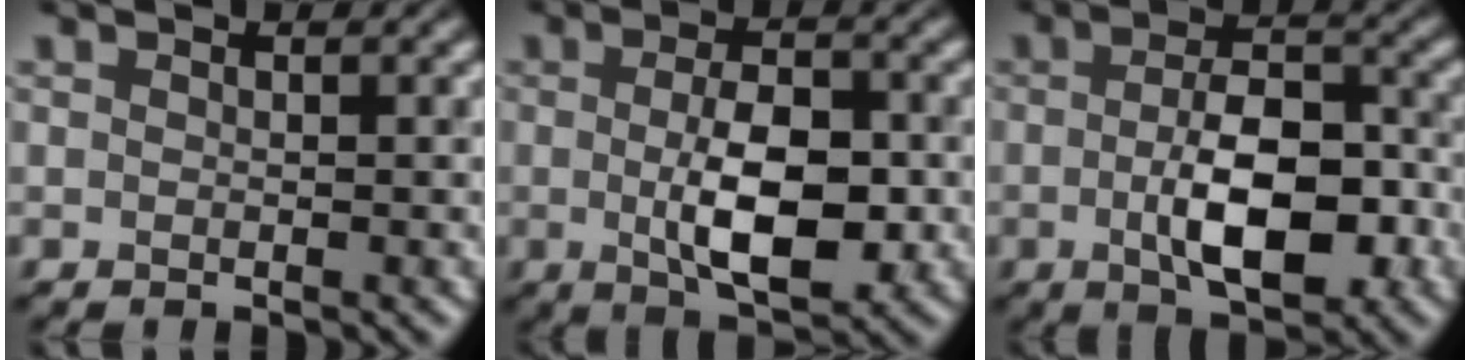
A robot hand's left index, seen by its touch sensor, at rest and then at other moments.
{"total": 6.6, "force": [-0.6, 3.0, 5.8], "torque": [-0.101, -0.007, -0.008]}
{"total": 7.6, "force": [-1.6, 3.4, 6.6], "torque": [-0.112, -0.001, -0.028]}